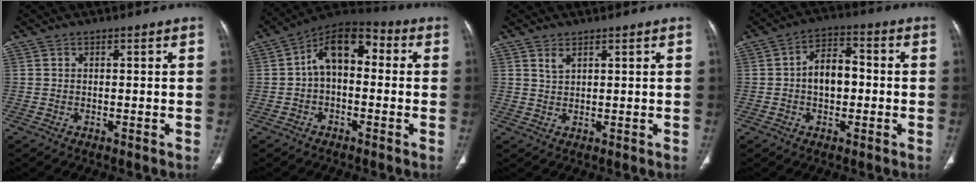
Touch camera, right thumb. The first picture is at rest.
{"total": 11.1, "force": [0.7, 6.9, 8.7], "torque": [-0.116, 0.037, -0.006]}
{"total": 1.8, "force": [1.3, 0.8, 1.0], "torque": [-0.020, -0.005, 0.030]}
{"total": 7.6, "force": [-0.4, 4.9, 5.9], "torque": [-0.081, 0.024, -0.016]}